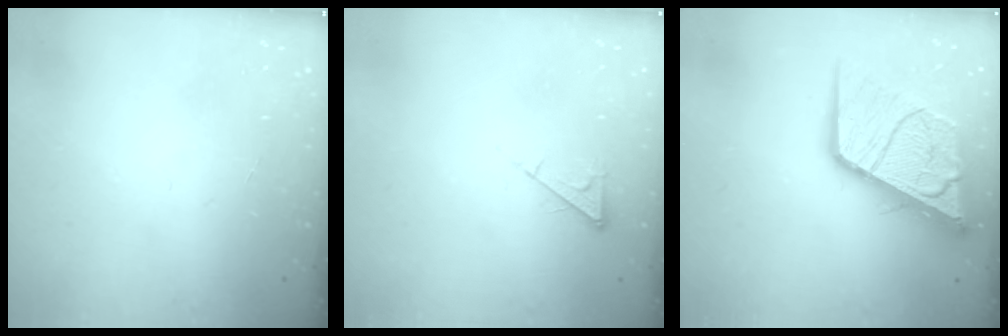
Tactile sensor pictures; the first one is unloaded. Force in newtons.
{"total": 5.8, "press": 5.8, "slide": 0.8}
{"total": 21.5, "press": 21.4, "slide": 2.5}